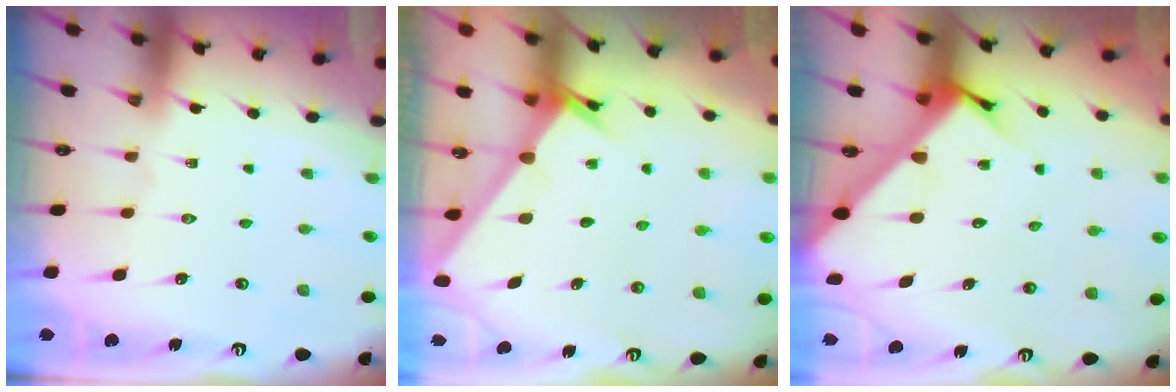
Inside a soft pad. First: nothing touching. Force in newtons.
{"total": 2.6, "press": 2.6, "slide": 0.2}
{"total": 5.5, "press": 5.5, "slide": 0.5}